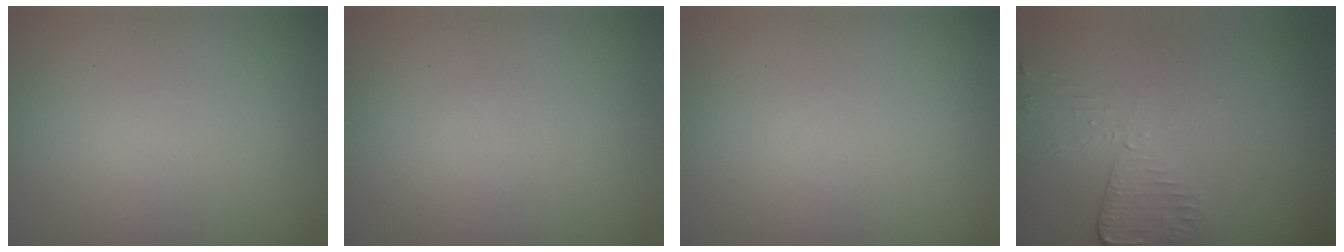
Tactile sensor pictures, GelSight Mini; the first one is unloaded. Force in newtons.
{"total": 0.0}
{"total": 0.0}
{"total": 2.6, "press": 2.3, "slide": 1.2}